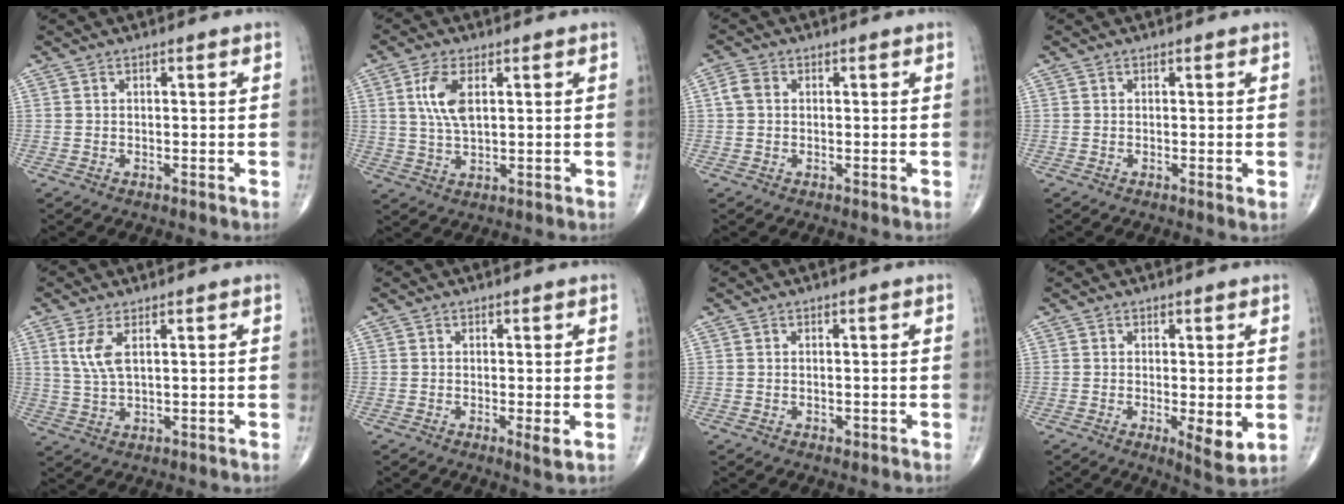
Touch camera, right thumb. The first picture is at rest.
{"total": 7.1, "force": [2.0, 3.2, 6.0], "torque": [-0.129, -0.006, 0.044]}
{"total": 2.7, "force": [0.3, 2.1, 1.6], "torque": [-0.034, 0.009, 0.003]}
{"total": 0.9, "force": [0.0, 0.2, 0.8], "torque": [-0.014, -0.004, -0.002]}
{"total": 5.1, "force": [1.9, 1.9, 4.4], "torque": [-0.101, -0.006, 0.049]}
{"total": 2.3, "force": [-0.4, 0.4, 2.2], "torque": [-0.042, -0.009, -0.010]}
{"total": 0.7, "force": [-0.2, 0.5, 0.4], "torque": [-0.001, 0.001, -0.001]}
{"total": 5.2, "force": [-0.7, 1.6, 4.9], "torque": [-0.076, -0.018, -0.011]}